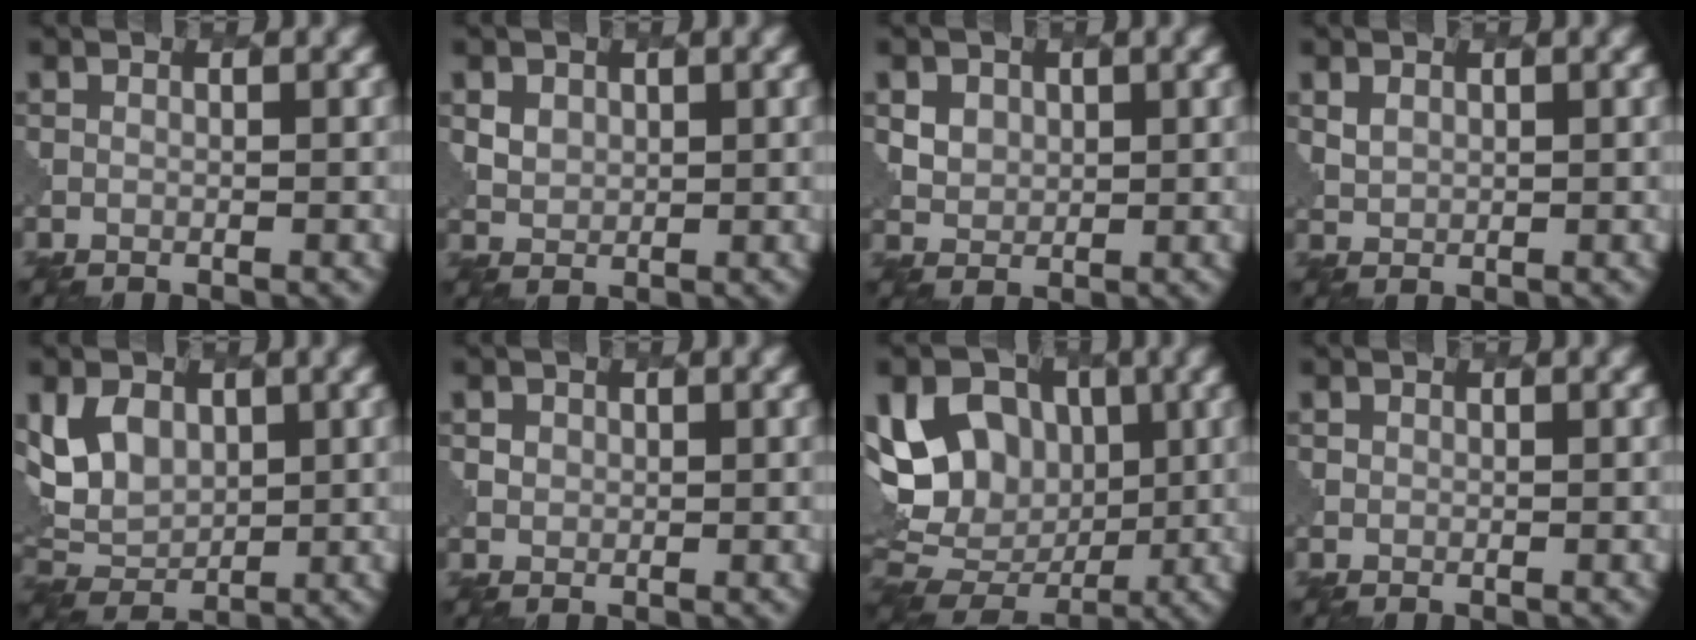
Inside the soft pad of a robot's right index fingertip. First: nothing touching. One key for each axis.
{"total": 2.1, "fx": 1.3, "fy": 1.6, "fz": 0.5, "tx": -0.012, "ty": 0.001, "tz": 0.021}
{"total": 4.3, "fx": 2.3, "fy": 3.2, "fz": 1.6, "tx": -0.040, "ty": 0.010, "tz": 0.036}
{"total": 1.4, "fx": 1.0, "fy": 0.9, "fz": 0.2, "tx": -0.008, "ty": 0.000, "tz": 0.020}
{"total": 5.3, "fx": 1.5, "fy": 4.0, "fz": 3.2, "tx": -0.072, "ty": -0.004, "tz": 0.023}
{"total": 1.2, "fx": 0.8, "fy": 0.9, "fz": -0.2, "tx": 0.002, "ty": -0.001, "tz": 0.011}
{"total": 12.6, "fx": 2.7, "fy": 9.7, "fz": 7.6, "tx": -0.128, "ty": 0.025, "tz": 0.040}
{"total": 0.9, "fx": 0.4, "fy": 0.8, "fz": 0.1, "tx": 0.002, "ty": -0.002, "tz": 0.007}